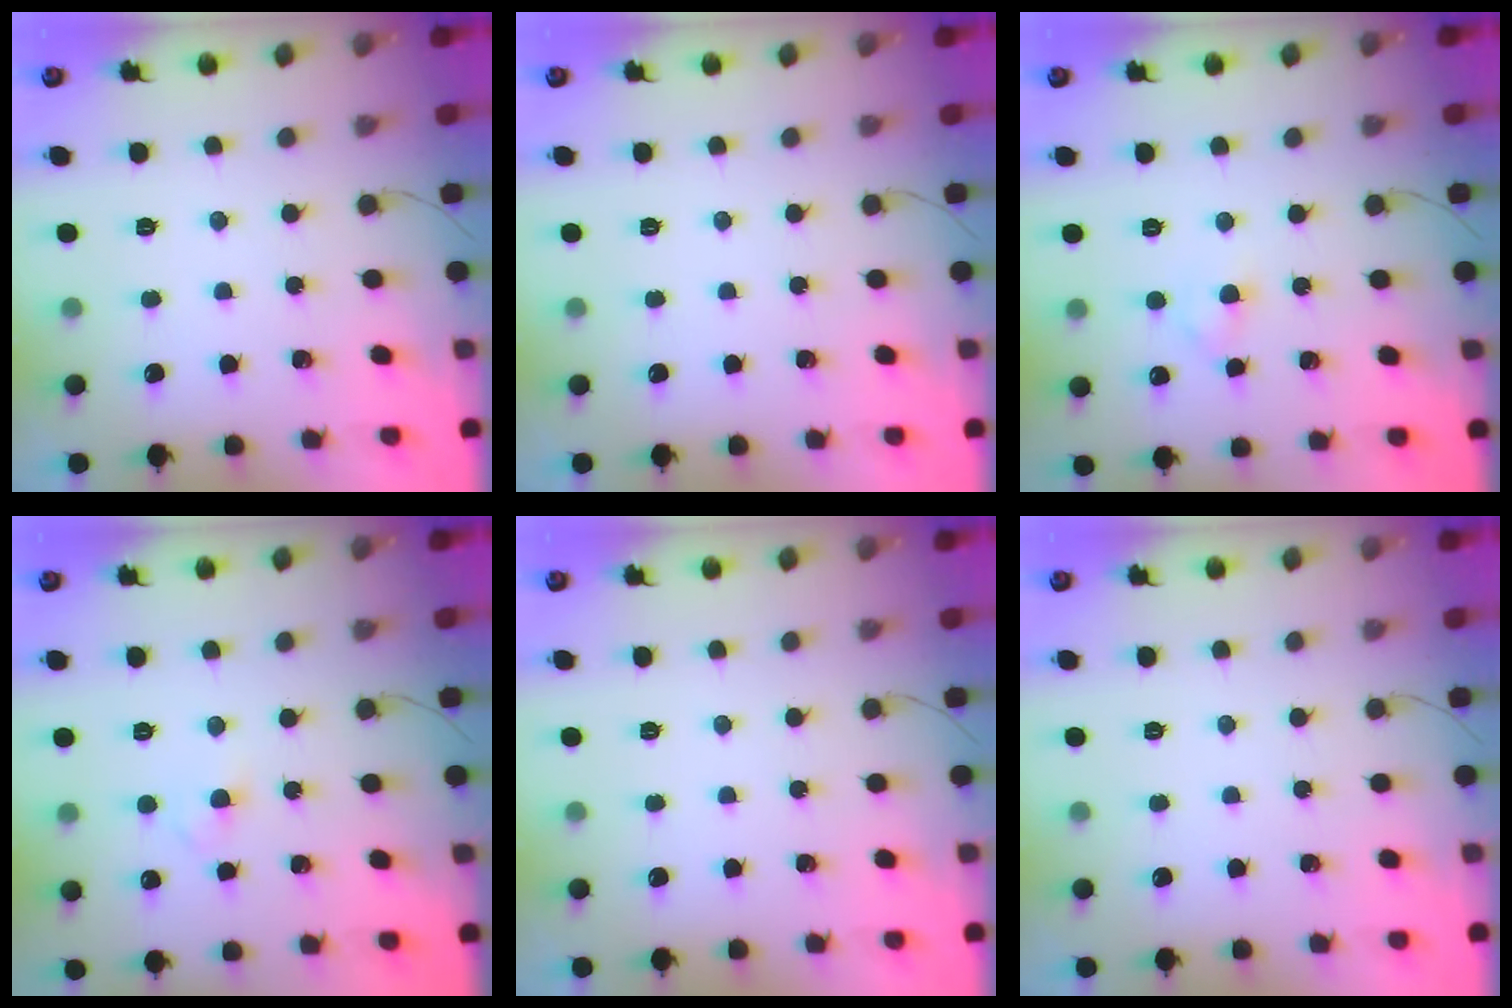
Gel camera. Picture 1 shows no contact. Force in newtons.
{"total": 0.0}
{"total": 2.2, "press": 2.1, "slide": 0.8}
{"total": 2.2, "press": 2.0, "slide": 0.9}
{"total": 0.0}
{"total": 0.0}